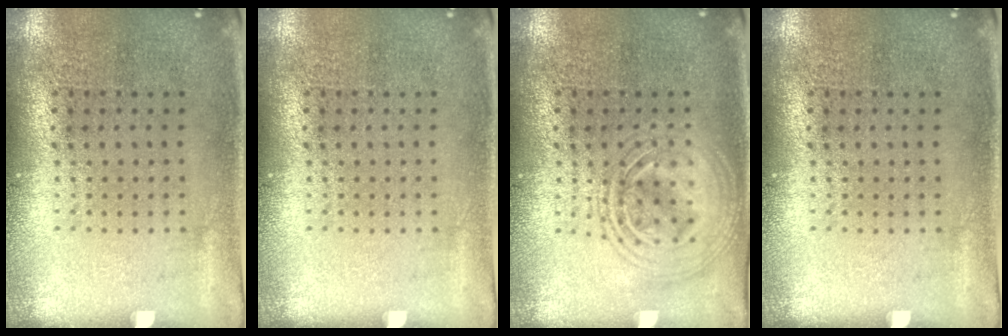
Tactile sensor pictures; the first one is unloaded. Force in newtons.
{"total": 0.0}
{"total": 2.8, "press": 2.8, "slide": 0.3}
{"total": 0.0}